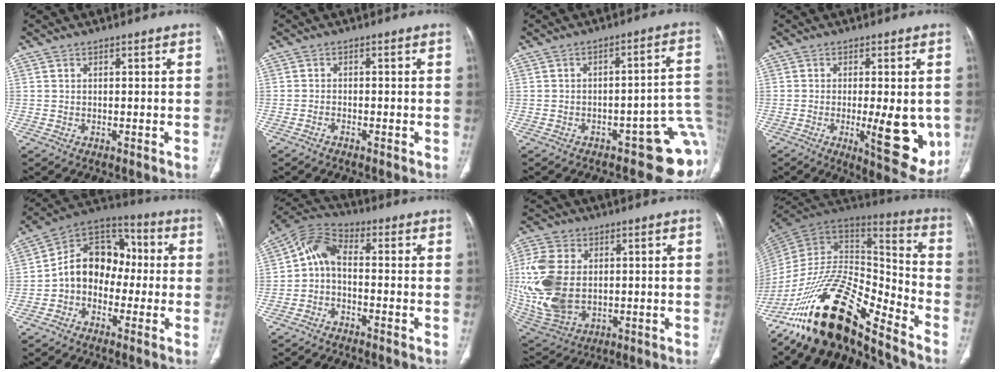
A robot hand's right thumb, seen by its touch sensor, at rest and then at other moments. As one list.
[{"total": 0.9, "force": [-0.7, 0.3, 0.3], "torque": [-0.009, 0.006, -0.015]}, {"total": 14.9, "force": [-6.2, 5.9, 12.2], "torque": [-0.077, 0.053, -0.069]}, {"total": 13.5, "force": [-2.4, 4.3, 12.6], "torque": [-0.149, -0.022, -0.022]}, {"total": 13.2, "force": [-1.5, 10.2, 8.1], "torque": [-0.096, 0.049, -0.043]}, {"total": 6.6, "force": [-1.4, 4.0, 5.0], "torque": [-0.093, 0.031, -0.041]}, {"total": 19.4, "force": [0.9, 13.3, 14.1], "torque": [-0.323, -0.011, 0.035]}, {"total": 24.4, "force": [-17.4, 8.5, 14.8], "torque": [-0.261, 0.088, -0.312]}]